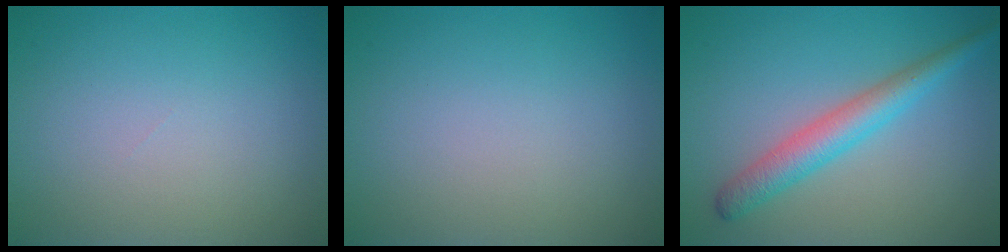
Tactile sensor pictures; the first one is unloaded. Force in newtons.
{"total": 0.0}
{"total": 3.7, "press": 3.7, "slide": 0.1}